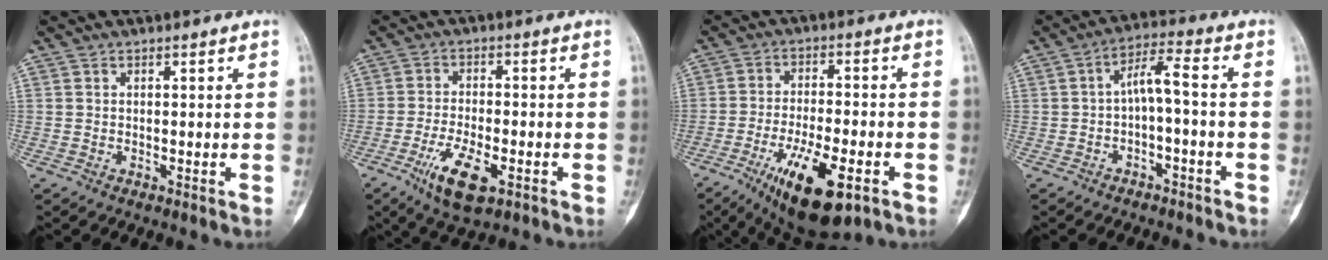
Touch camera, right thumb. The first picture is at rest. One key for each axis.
{"total": 9.1, "fx": -4.2, "fy": 3.5, "fz": 7.2, "tx": -0.137, "ty": 0.006, "tz": -0.069}
{"total": 14.8, "fx": -7.0, "fy": 5.1, "fz": 12.0, "tx": -0.201, "ty": 0.013, "tz": -0.105}
{"total": 5.4, "fx": -1.5, "fy": 1.2, "fz": 5.0, "tx": -0.095, "ty": 0.044, "tz": -0.027}